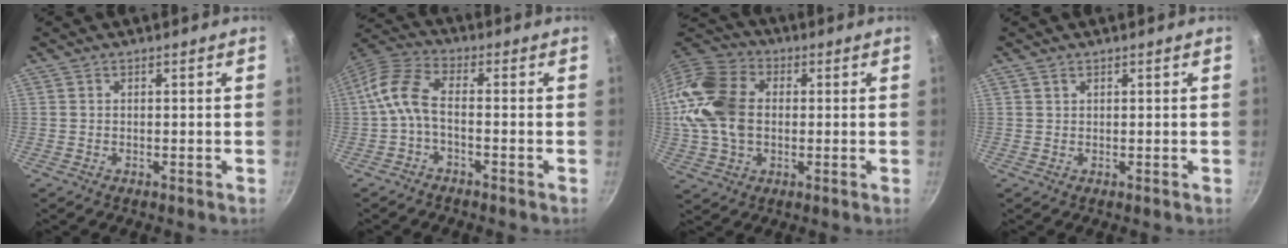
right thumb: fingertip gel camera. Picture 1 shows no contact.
{"total": 7.3, "force": [-1.9, 3.4, 6.2], "torque": [-0.147, 0.032, -0.054]}
{"total": 18.2, "force": [0.8, 13.0, 12.8], "torque": [-0.255, 0.027, 0.005]}
{"total": 0.7, "force": [0.5, 0.5, 0.2], "torque": [-0.003, 0.001, 0.010]}